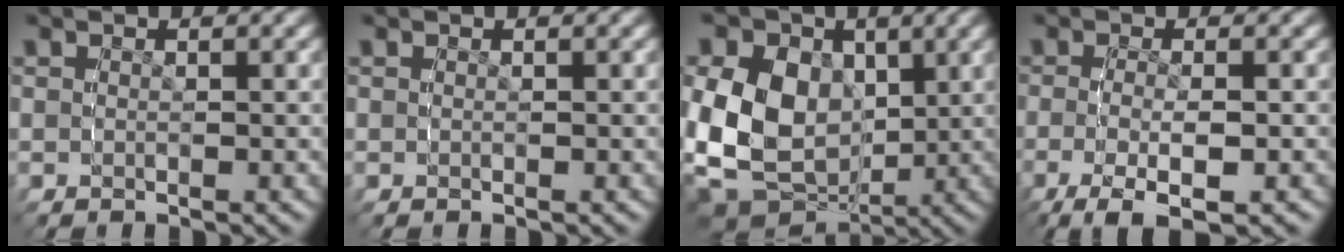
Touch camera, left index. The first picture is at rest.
{"total": 0.0}
{"total": 15.9, "force": [-0.1, 13.1, 8.9], "torque": [-0.206, -0.052, 0.010]}
{"total": 5.2, "force": [-2.9, 1.5, 4.0], "torque": [-0.082, -0.022, -0.031]}